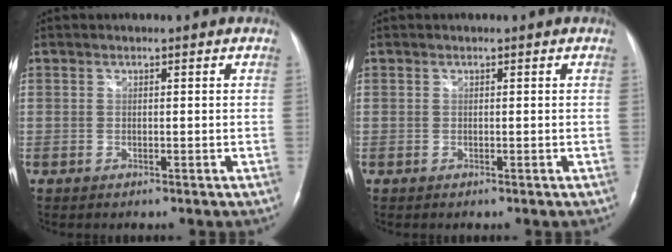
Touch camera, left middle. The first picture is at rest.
{"total": 0.0}